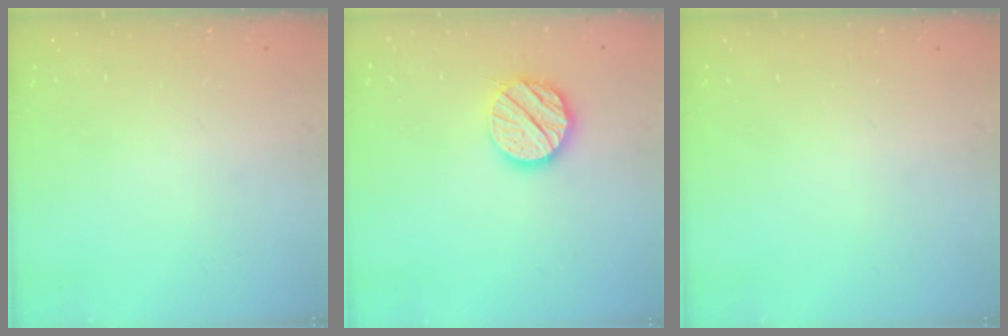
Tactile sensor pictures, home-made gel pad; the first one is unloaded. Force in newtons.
{"total": 13.3, "press": 13.2, "slide": 1.4}
{"total": 0.0}